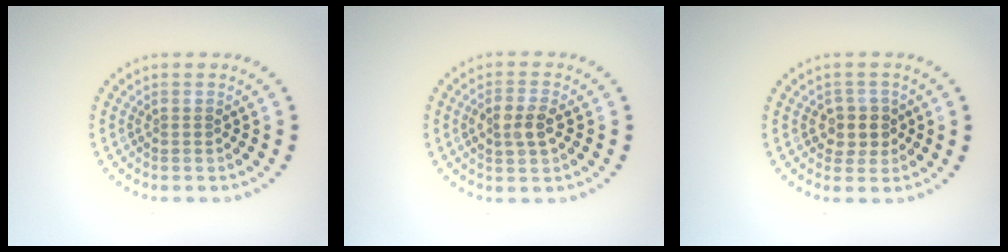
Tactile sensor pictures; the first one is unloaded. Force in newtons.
{"total": 2.5, "press": 2.4, "slide": 0.6}
{"total": 2.3, "press": 2.0, "slide": 1.0}